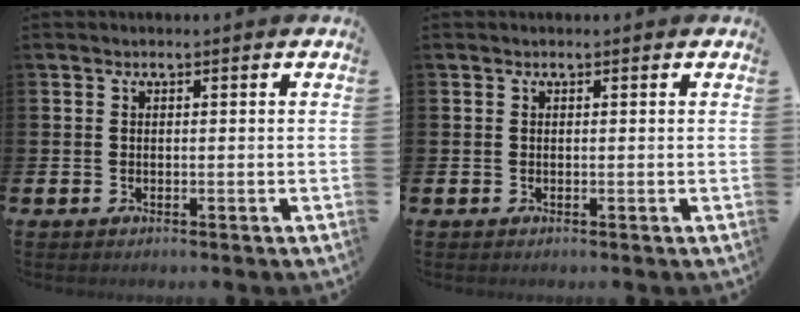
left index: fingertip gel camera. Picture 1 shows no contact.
{"total": 0.0}